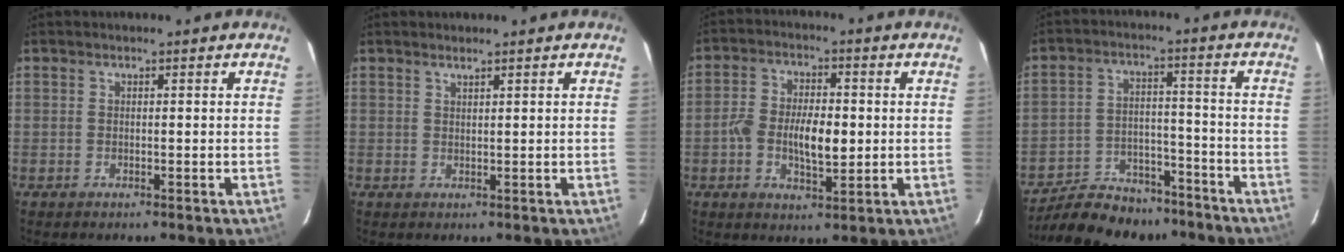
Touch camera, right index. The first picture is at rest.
{"total": 1.0, "force": [0.9, 0.0, 0.5], "torque": [-0.007, 0.000, 0.015]}
{"total": 8.5, "force": [-1.1, 4.0, 7.4], "torque": [-0.148, 0.006, -0.022]}
{"total": 17.0, "force": [-14.4, 7.2, 5.3], "torque": [-0.131, 0.020, -0.205]}